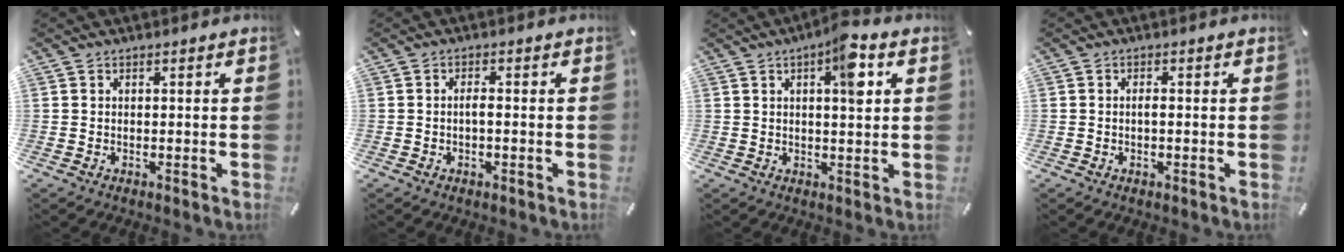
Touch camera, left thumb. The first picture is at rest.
{"total": 2.1, "force": [-0.4, 0.8, 1.9], "torque": [-0.035, 0.003, -0.009]}
{"total": 7.4, "force": [2.6, 2.0, 6.6], "torque": [-0.091, -0.011, 0.034]}
{"total": 1.4, "force": [-0.2, 0.5, 1.3], "torque": [-0.024, 0.001, -0.005]}